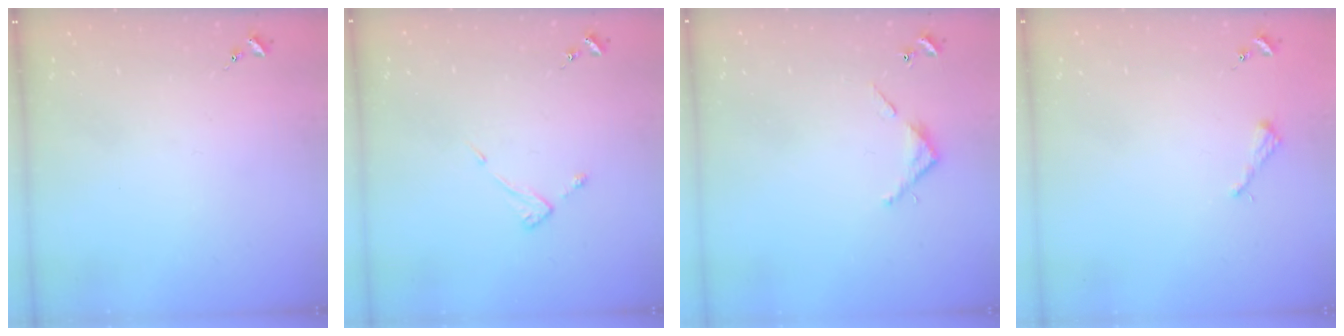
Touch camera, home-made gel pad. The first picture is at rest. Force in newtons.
{"total": 3.6, "press": 3.6, "slide": 0.4}
{"total": 3.5, "press": 3.5, "slide": 0.2}
{"total": 2.6, "press": 2.6, "slide": 0.3}